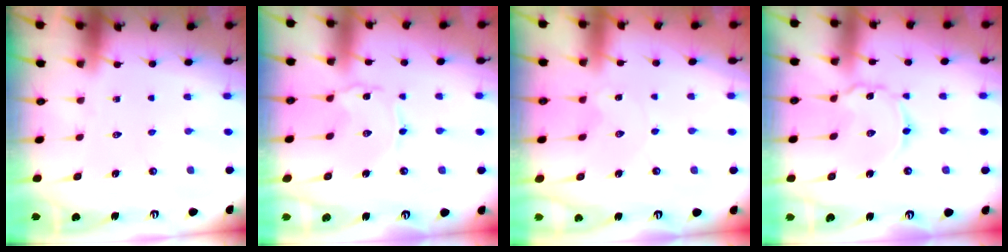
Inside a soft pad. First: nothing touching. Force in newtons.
{"total": 1.9, "press": 1.9, "slide": 0.3}
{"total": 1.0, "press": 1.0, "slide": 0.3}
{"total": 3.0, "press": 3.0, "slide": 0.3}